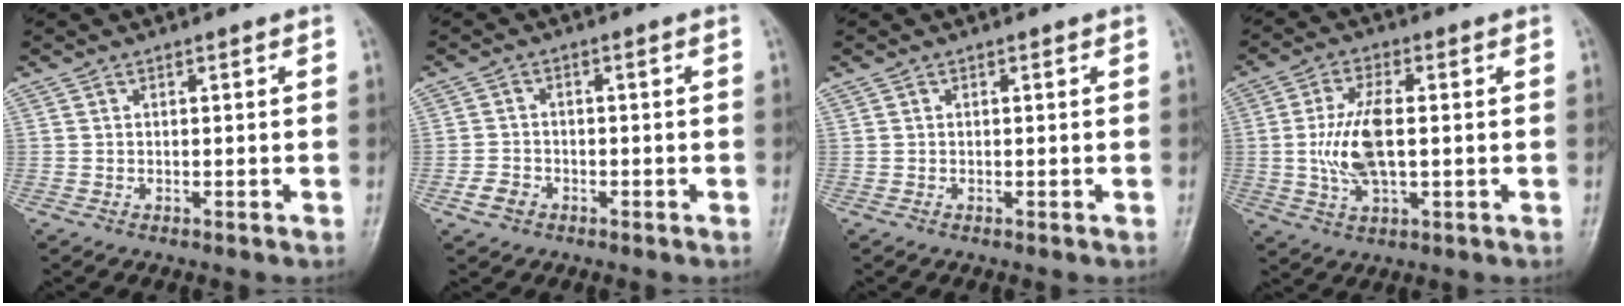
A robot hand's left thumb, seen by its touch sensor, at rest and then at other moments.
{"total": 3.2, "force": [-1.7, 2.4, 1.3], "torque": [-0.022, 0.011, -0.030]}
{"total": 0.0}
{"total": 9.8, "force": [0.0, 4.4, 8.8], "torque": [-0.185, 0.002, 0.002]}